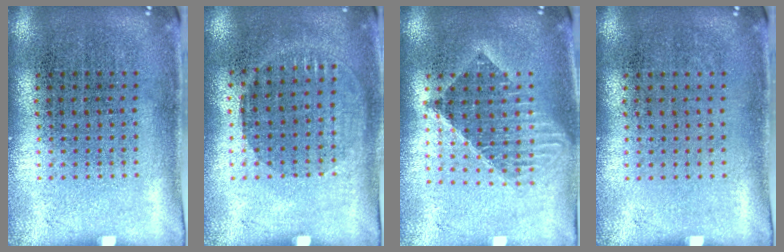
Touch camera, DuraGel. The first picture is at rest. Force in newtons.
{"total": 0.9, "press": 0.8, "slide": 0.4}
{"total": 1.5, "press": 1.3, "slide": 0.8}
{"total": 0.0}